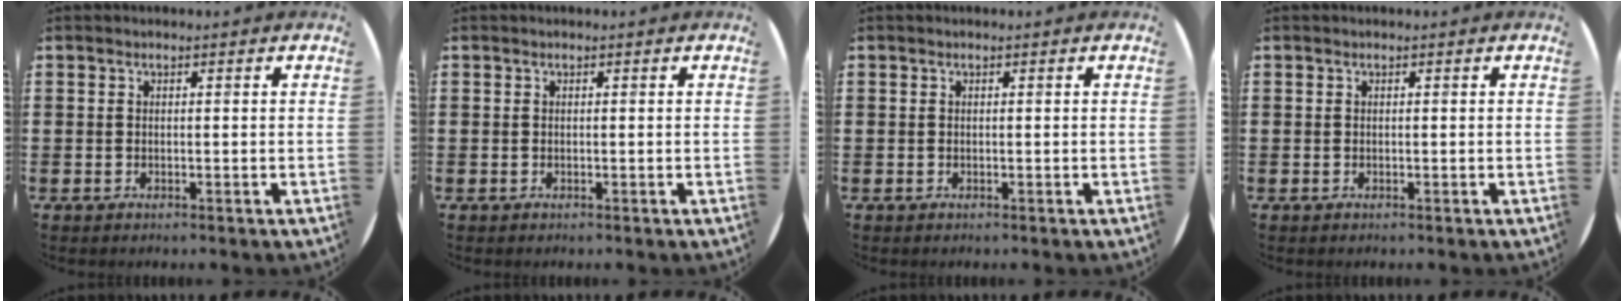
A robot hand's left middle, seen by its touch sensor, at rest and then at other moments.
{"total": 0.0}
{"total": 0.0}
{"total": 0.0}